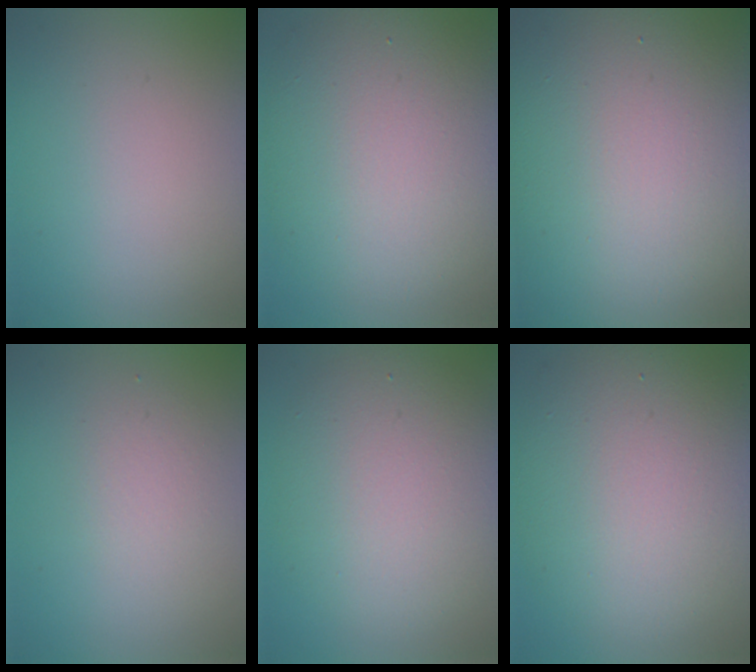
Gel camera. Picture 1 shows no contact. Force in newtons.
{"total": 10.5, "press": 10.5, "slide": 0.6}
{"total": 23.9, "press": 23.8, "slide": 1.2}
{"total": 1.6, "press": 1.6, "slide": 0.1}
{"total": 6.7, "press": 6.7, "slide": 0.2}
{"total": 10.7, "press": 10.6, "slide": 0.5}